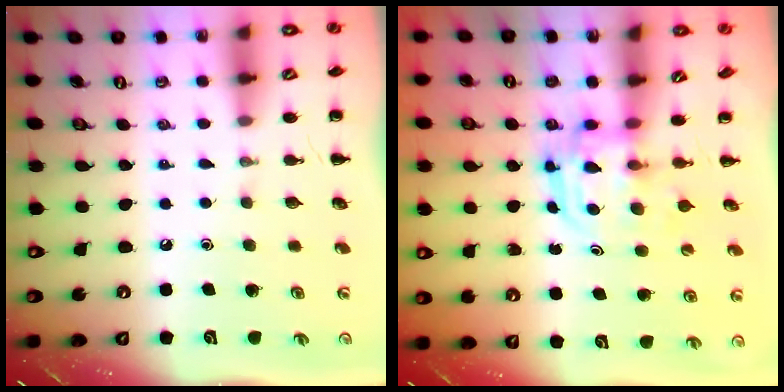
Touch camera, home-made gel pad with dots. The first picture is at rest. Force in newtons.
{"total": 2.9, "press": 2.9, "slide": 0.3}